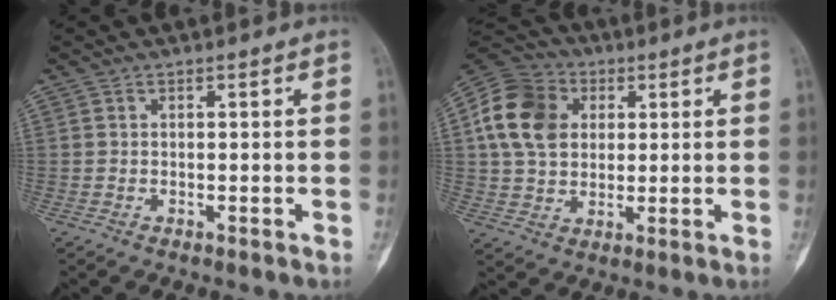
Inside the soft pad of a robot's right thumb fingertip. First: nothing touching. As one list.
[{"total": 14.7, "force": [3.2, 11.6, 8.4], "torque": [-0.144, 0.011, 0.050]}]